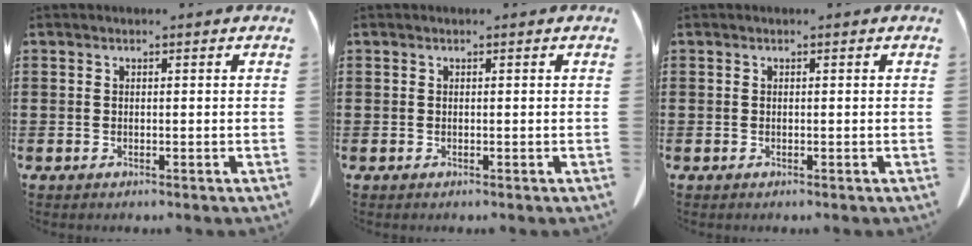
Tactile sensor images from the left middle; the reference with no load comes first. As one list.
[{"total": 0.0}, {"total": 0.0}]